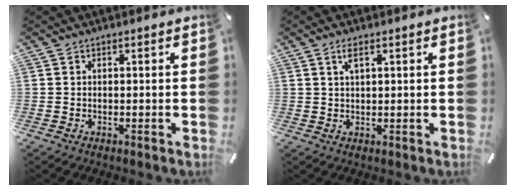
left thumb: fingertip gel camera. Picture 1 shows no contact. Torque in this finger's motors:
{"motor_torque": [0.05, -0.42, 0.13, 0.32, -0.10]}